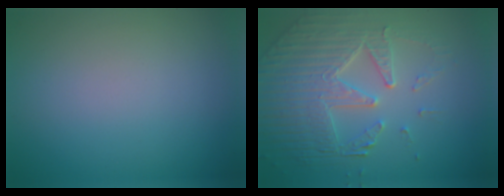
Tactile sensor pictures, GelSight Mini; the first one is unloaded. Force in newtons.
{"total": 6.7, "press": 5.1, "slide": 4.4}